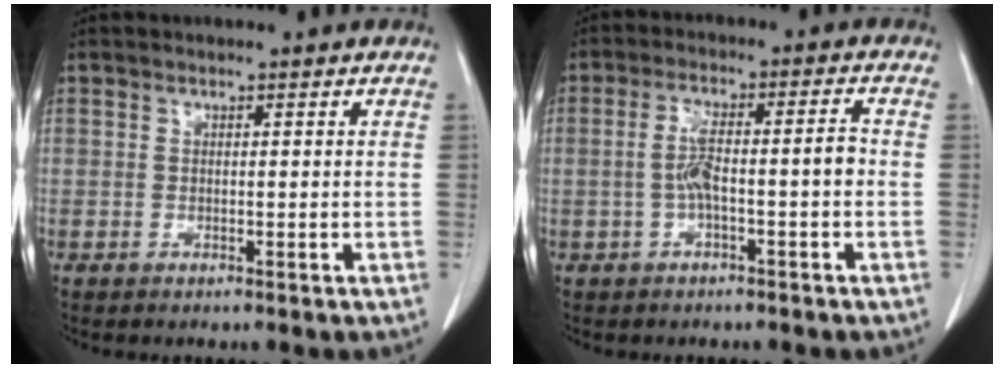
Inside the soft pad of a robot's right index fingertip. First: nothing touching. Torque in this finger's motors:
{"motor_torque": [0.41, -0.01, 0.15, 0.05]}